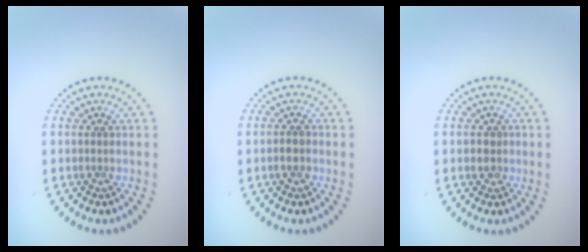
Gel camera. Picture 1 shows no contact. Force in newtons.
{"total": 1.2, "press": 1.2, "slide": 0.4}
{"total": 1.6, "press": 1.4, "slide": 0.7}